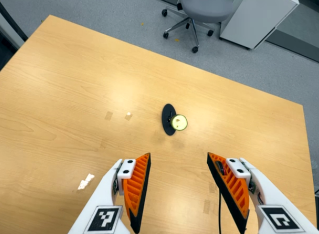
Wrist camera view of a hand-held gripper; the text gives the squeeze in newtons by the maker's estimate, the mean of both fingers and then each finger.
{"total": 0.0}